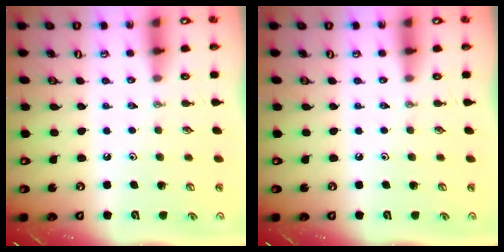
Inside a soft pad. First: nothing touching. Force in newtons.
{"total": 0.0}